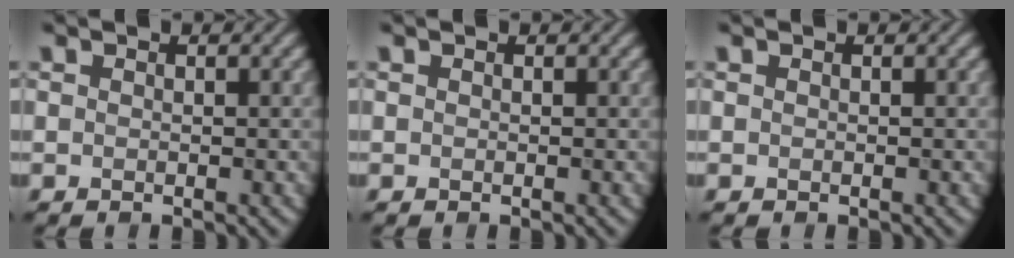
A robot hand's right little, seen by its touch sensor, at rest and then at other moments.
{"total": 0.0}
{"total": 0.0}